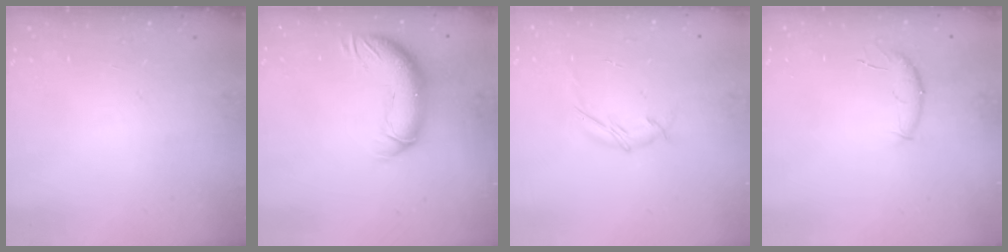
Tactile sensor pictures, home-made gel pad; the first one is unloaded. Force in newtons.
{"total": 11.7, "press": 11.5, "slide": 2.1}
{"total": 5.6, "press": 5.6, "slide": 0.2}
{"total": 6.1, "press": 6.0, "slide": 1.0}